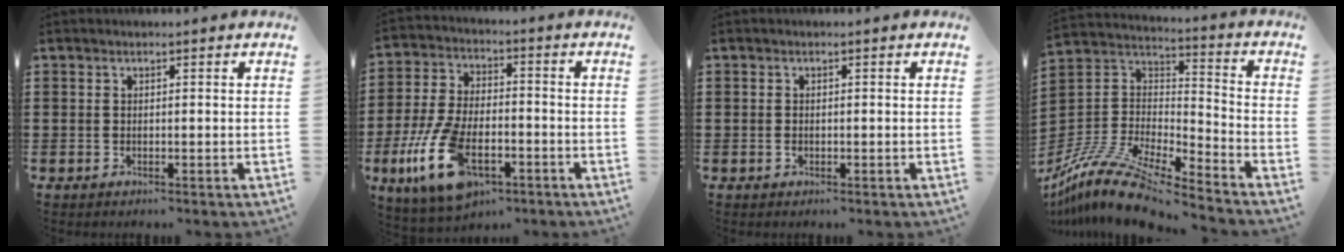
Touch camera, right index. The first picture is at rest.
{"total": 12.7, "force": [-5.7, 6.0, 9.6], "torque": [-0.231, -0.003, -0.112]}
{"total": 0.6, "force": [-0.3, 0.3, 0.5], "torque": [-0.012, -0.004, -0.005]}
{"total": 12.5, "force": [-10.6, 2.5, 6.2], "torque": [-0.134, 0.017, -0.208]}